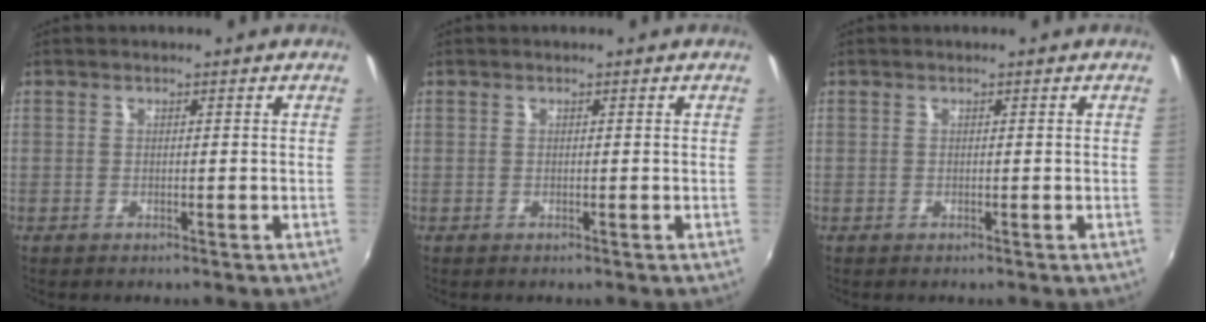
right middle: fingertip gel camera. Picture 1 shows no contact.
{"total": 0.0}
{"total": 0.0}